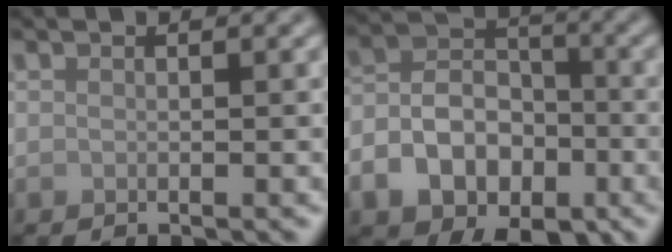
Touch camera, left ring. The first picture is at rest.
{"total": 7.6, "force": [-2.8, 5.2, 4.8], "torque": [-0.084, -0.005, -0.056]}